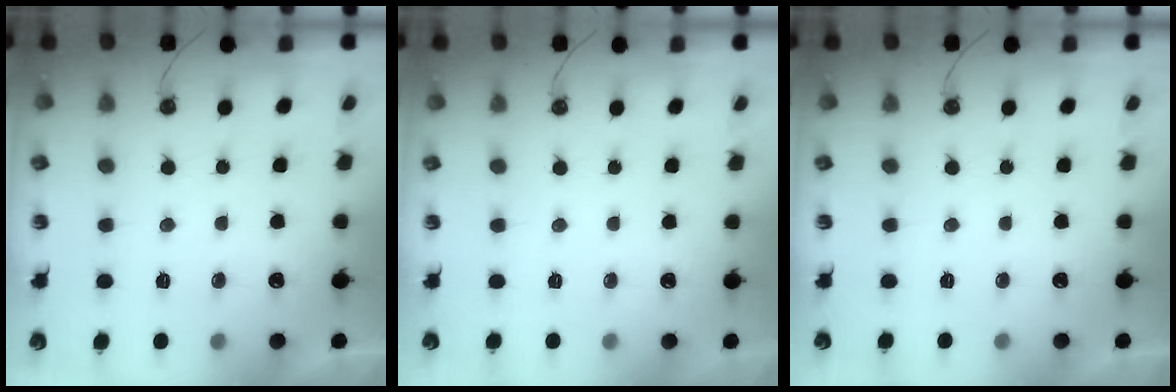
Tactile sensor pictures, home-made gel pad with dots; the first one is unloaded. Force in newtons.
{"total": 0.0}
{"total": 0.0}